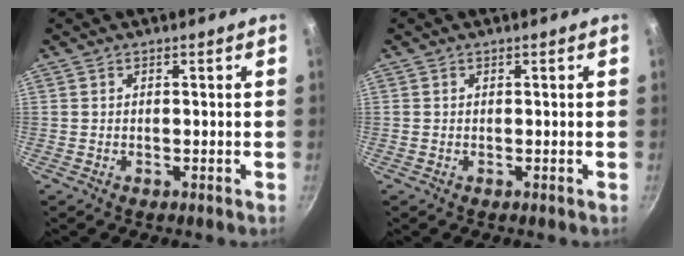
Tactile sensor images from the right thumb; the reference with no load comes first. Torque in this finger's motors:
{"motor_torque": [0.11, -0.16, -0.40, 0.20, 0.04]}